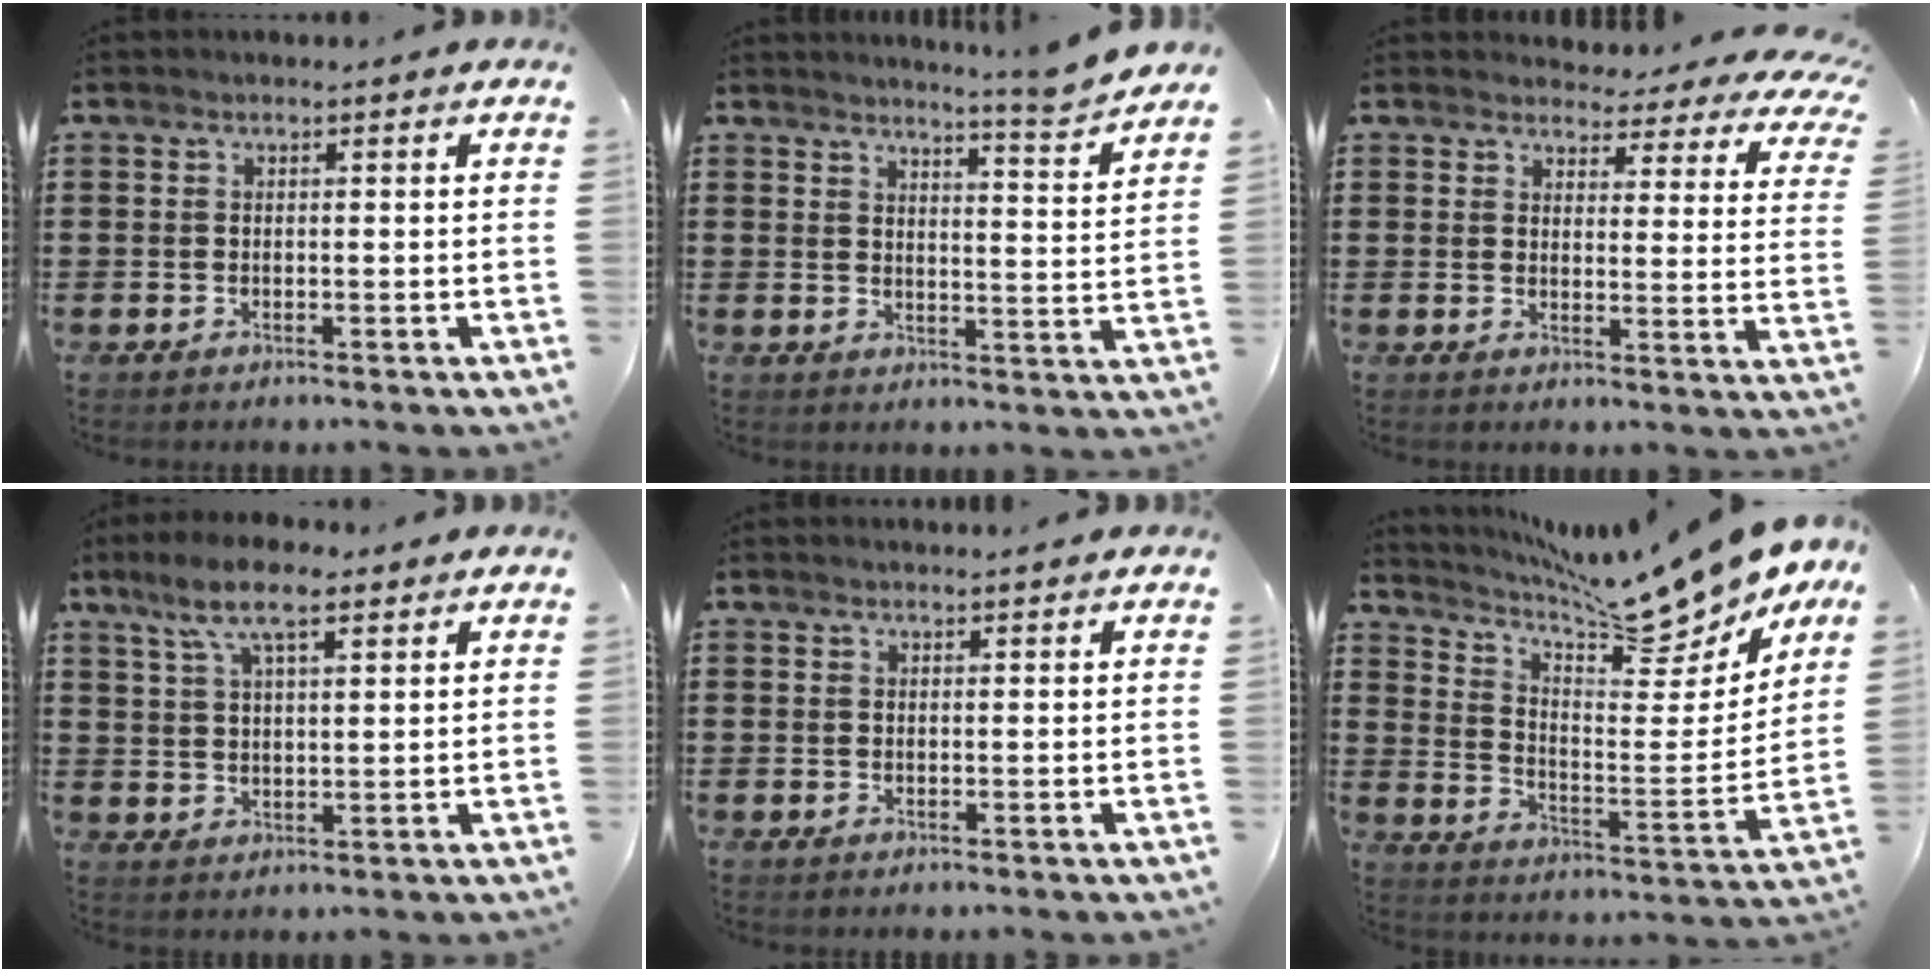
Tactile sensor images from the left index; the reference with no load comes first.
{"total": 5.5, "force": [5.1, -1.3, 1.5], "torque": [-0.033, -0.043, 0.083]}
{"total": 3.9, "force": [3.7, 0.7, 1.0], "torque": [-0.031, -0.028, 0.061]}
{"total": 8.4, "force": [5.7, 2.6, 5.7], "torque": [-0.124, 0.003, 0.102]}
{"total": 1.1, "force": [1.0, 0.0, 0.2], "torque": [-0.005, -0.001, 0.021]}
{"total": 13.4, "force": [12.1, 1.5, 5.4], "torque": [-0.099, -0.096, 0.201]}